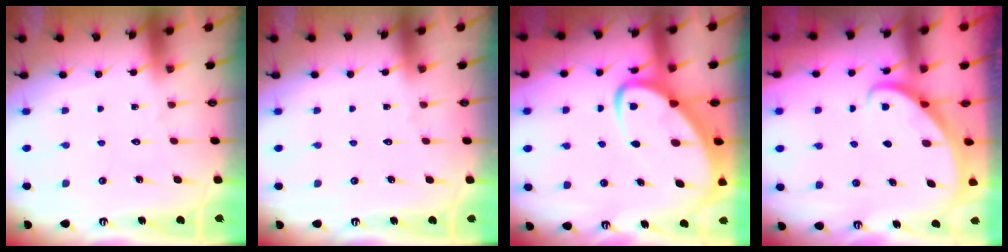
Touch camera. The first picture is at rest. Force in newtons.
{"total": 0.0}
{"total": 8.1, "press": 8.1, "slide": 0.9}
{"total": 2.7, "press": 2.7, "slide": 0.2}